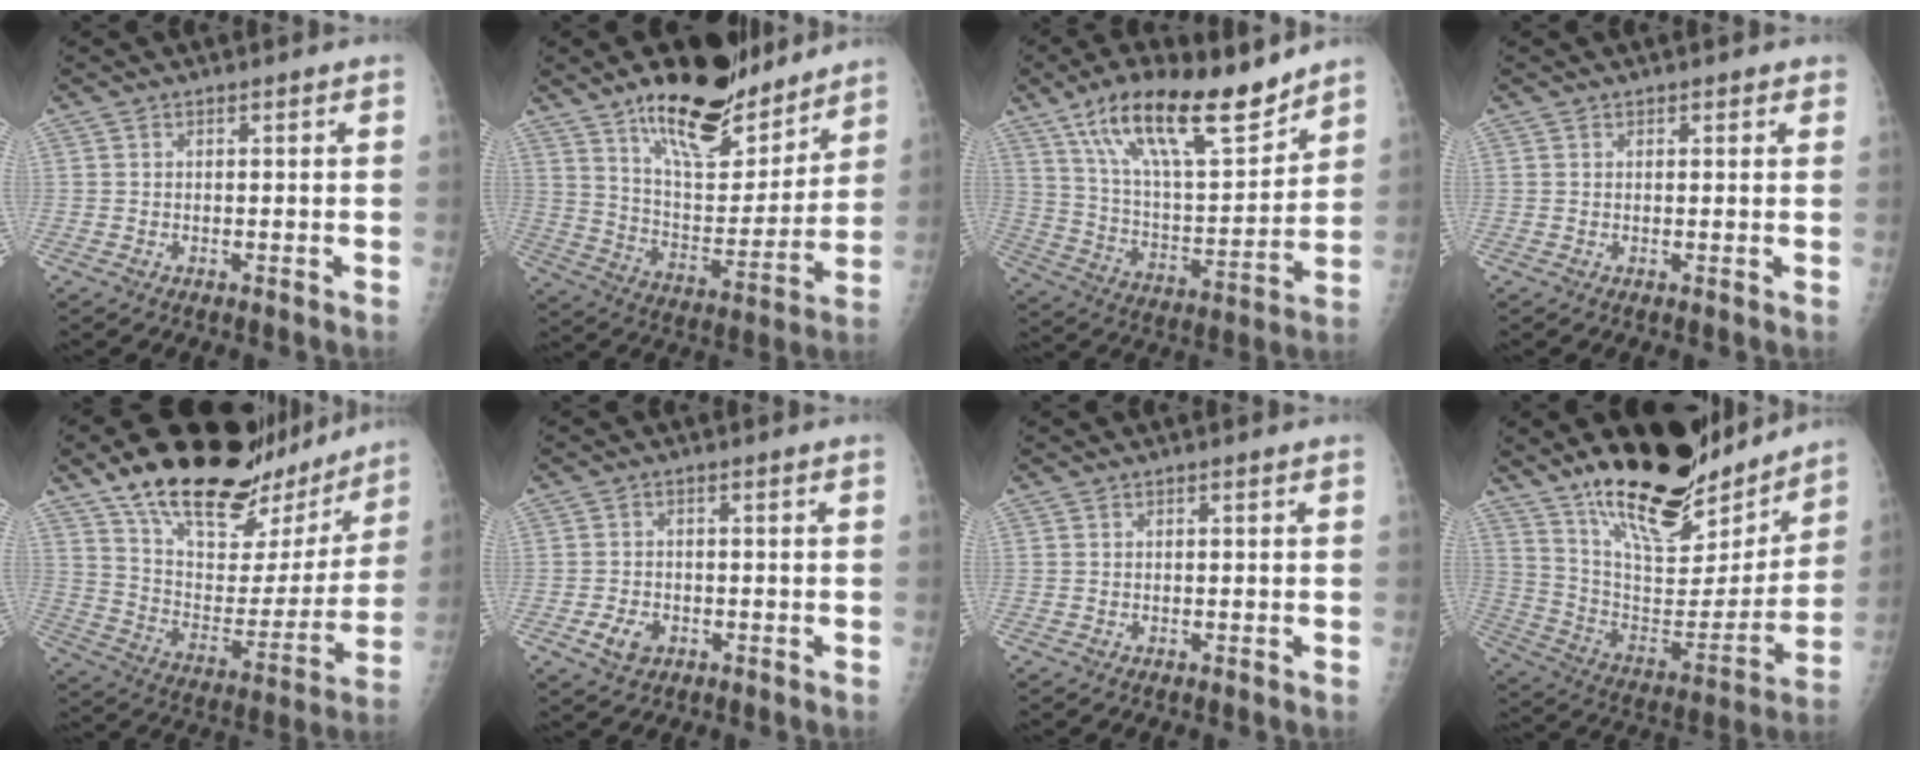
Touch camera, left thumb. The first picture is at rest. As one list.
[{"total": 20.2, "force": [14.7, 7.7, 11.5], "torque": [-0.130, -0.094, 0.245]}, {"total": 20.8, "force": [14.6, 6.4, 13.4], "torque": [-0.198, -0.070, 0.256]}, {"total": 1.1, "force": [0.9, 0.6, 0.3], "torque": [0.009, -0.005, 0.006]}, {"total": 29.8, "force": [21.9, 12.4, 16.0], "torque": [-0.214, -0.069, 0.335]}, {"total": 3.9, "force": [-1.5, 2.9, 2.1], "torque": [-0.034, 0.001, -0.021]}, {"total": 0.0}, {"total": 26.6, "force": [19.7, 9.9, 14.8], "torque": [-0.197, -0.093, 0.325]}]